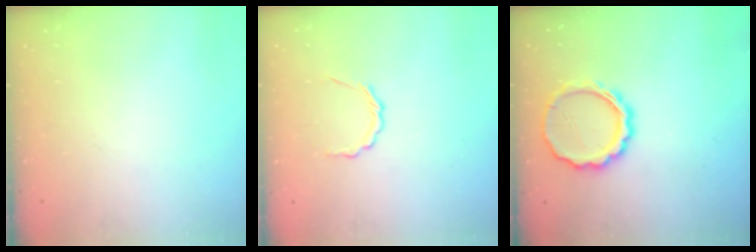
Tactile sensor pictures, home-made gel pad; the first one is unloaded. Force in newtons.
{"total": 2.6, "press": 2.4, "slide": 1.0}
{"total": 11.1, "press": 10.8, "slide": 2.4}